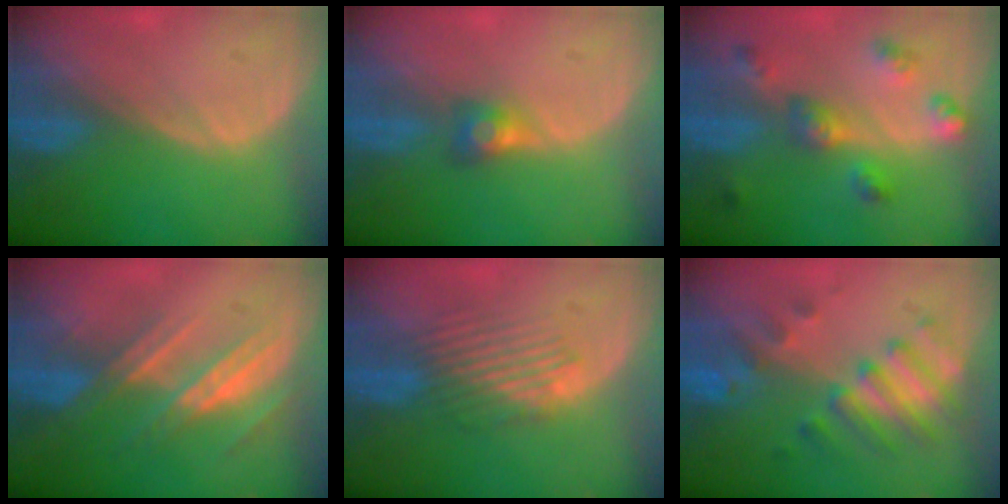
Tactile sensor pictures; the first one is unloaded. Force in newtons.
{"total": 2.7, "press": 2.5, "slide": 0.9}
{"total": 6.1, "press": 5.7, "slide": 2.2}
{"total": 7.2, "press": 6.6, "slide": 2.8}
{"total": 5.1, "press": 4.7, "slide": 1.8}
{"total": 7.2, "press": 7.2, "slide": 1.1}